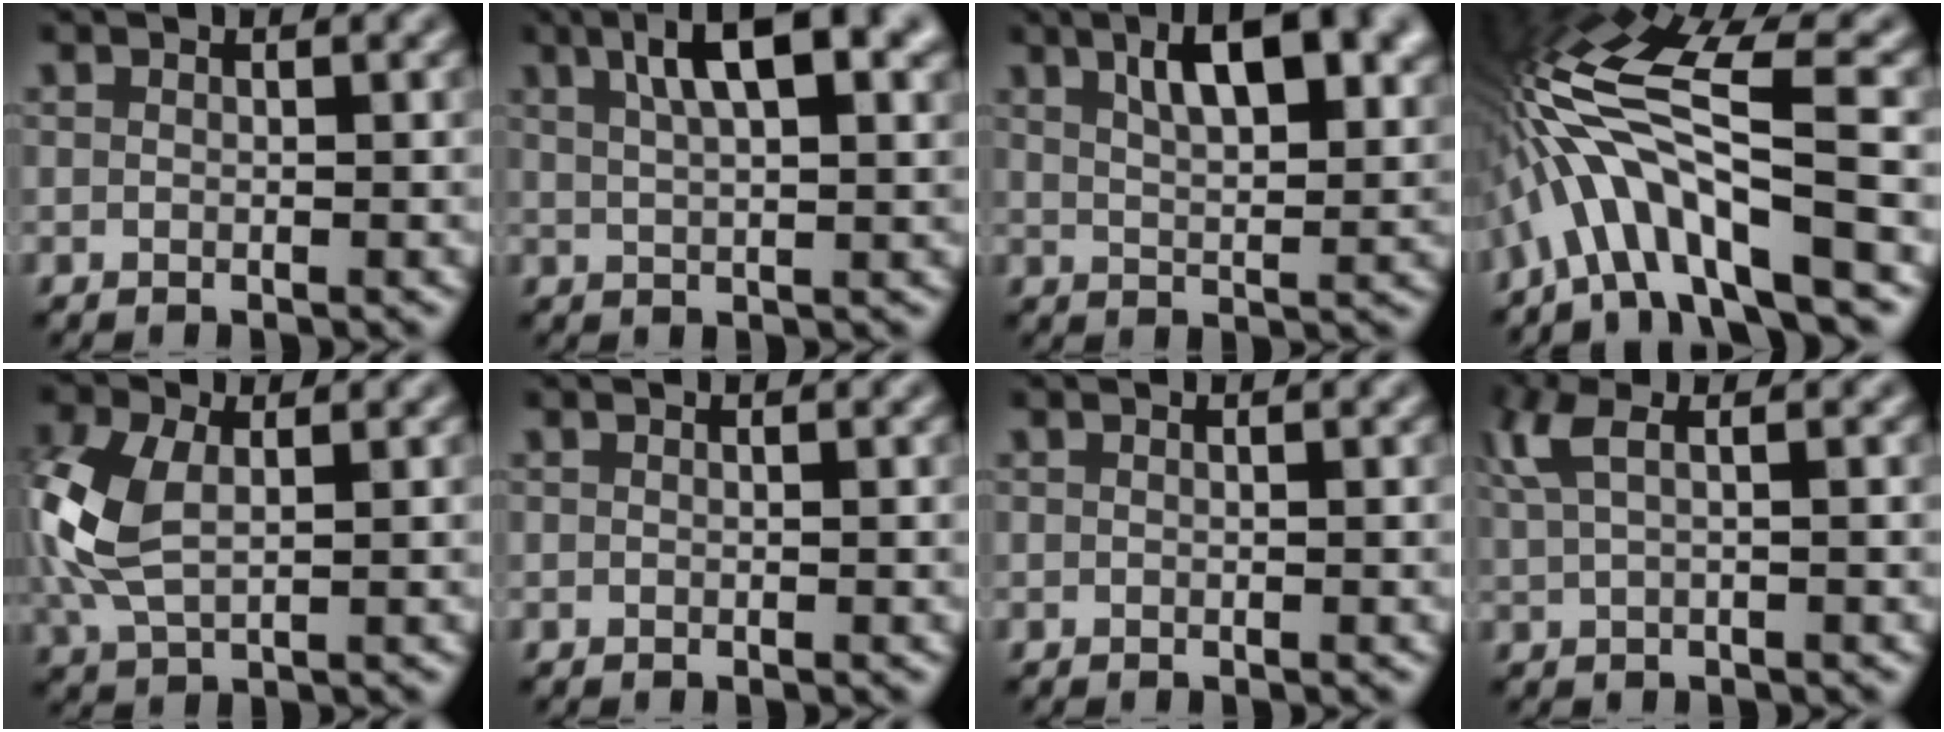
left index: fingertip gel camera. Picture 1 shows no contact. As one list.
[{"total": 8.3, "force": [3.9, 2.6, 6.8], "torque": [-0.108, 0.017, 0.061]}, {"total": 9.0, "force": [4.2, 3.5, 7.2], "torque": [-0.105, 0.015, 0.063]}, {"total": 10.1, "force": [-3.3, 2.5, 9.3], "torque": [-0.178, 0.026, -0.060]}, {"total": 6.2, "force": [0.4, 3.8, 4.9], "torque": [-0.136, 0.002, 0.008]}, {"total": 0.0}, {"total": 0.0}, {"total": 3.1, "force": [1.2, 0.9, 2.6], "torque": [-0.053, 0.007, 0.025]}]